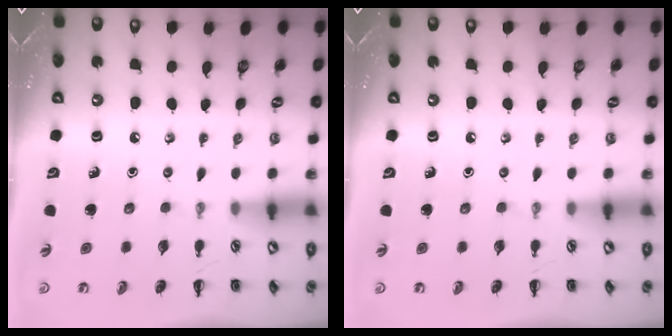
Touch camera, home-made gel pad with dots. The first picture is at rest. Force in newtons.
{"total": 0.0}